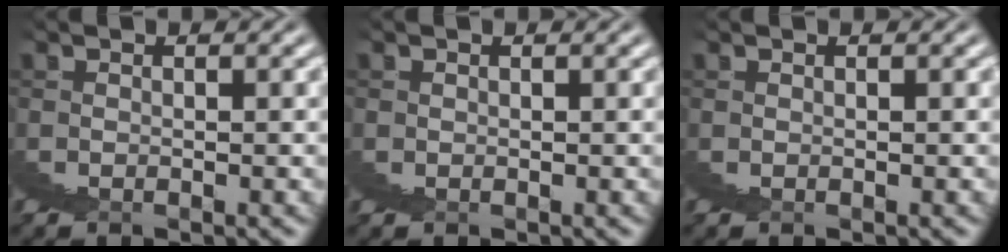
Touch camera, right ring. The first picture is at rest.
{"total": 1.0, "force": [0.7, 0.7, -0.4], "torque": [0.015, 0.001, 0.007]}
{"total": 0.0}